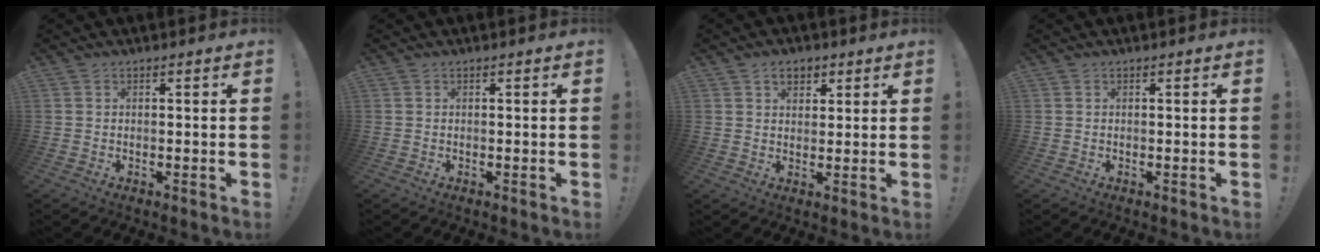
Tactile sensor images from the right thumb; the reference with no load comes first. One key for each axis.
{"total": 0.0}
{"total": 4.6, "fx": 2.4, "fy": 3.3, "fz": 2.1, "tx": -0.021, "ty": -0.006, "tz": 0.042}
{"total": 0.0}